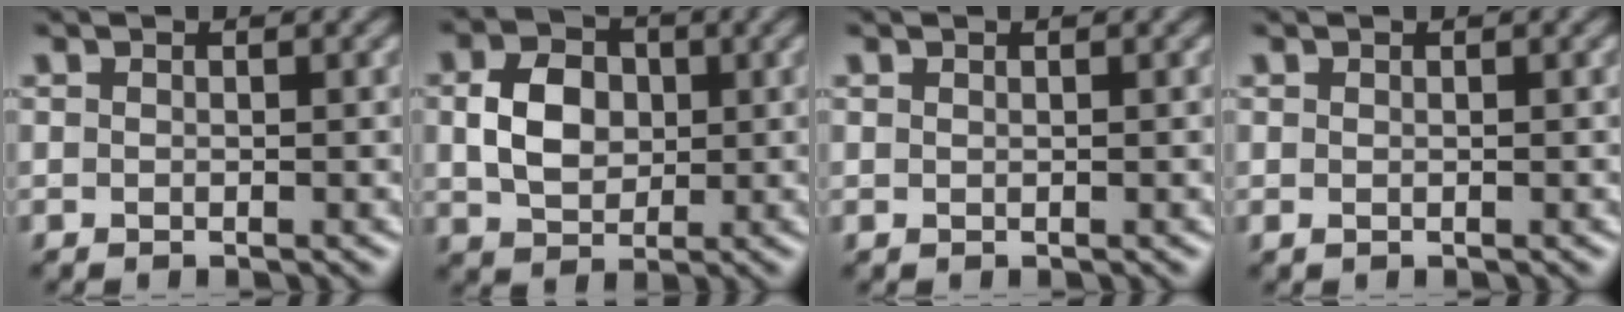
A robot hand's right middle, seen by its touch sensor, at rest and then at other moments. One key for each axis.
{"total": 4.6, "fx": 0.5, "fy": 3.5, "fz": 2.9, "tx": -0.066, "ty": 0.001, "tz": 0.006}
{"total": 0.0}
{"total": 0.0}